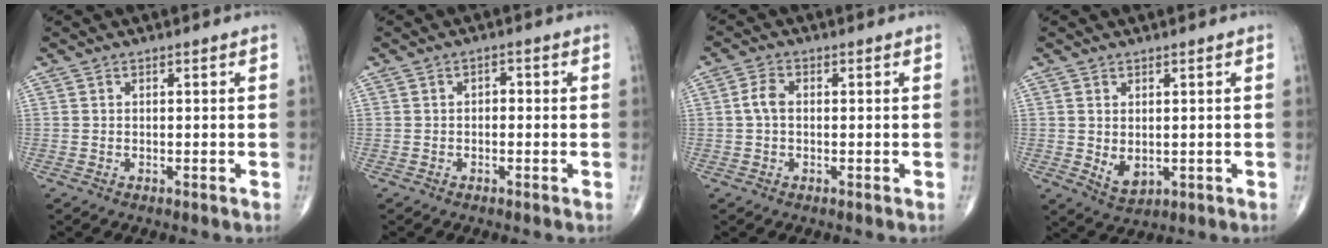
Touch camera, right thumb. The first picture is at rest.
{"total": 1.5, "force": [-0.2, 1.0, 1.1], "torque": [-0.005, 0.007, -0.009]}
{"total": 3.0, "force": [0.0, 1.9, 2.3], "torque": [-0.046, 0.007, -0.005]}
{"total": 3.9, "force": [-0.1, 2.5, 2.9], "torque": [-0.040, -0.008, 0.012]}